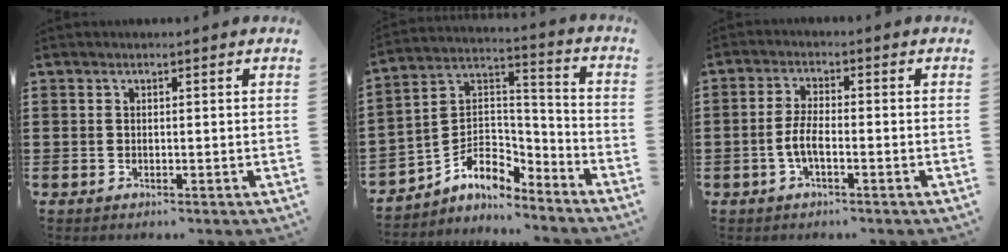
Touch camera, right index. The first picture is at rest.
{"total": 7.2, "force": [-4.7, 4.3, 3.4], "torque": [-0.084, -0.012, -0.091]}
{"total": 3.7, "force": [-1.4, 1.0, 3.3], "torque": [-0.085, -0.005, -0.035]}